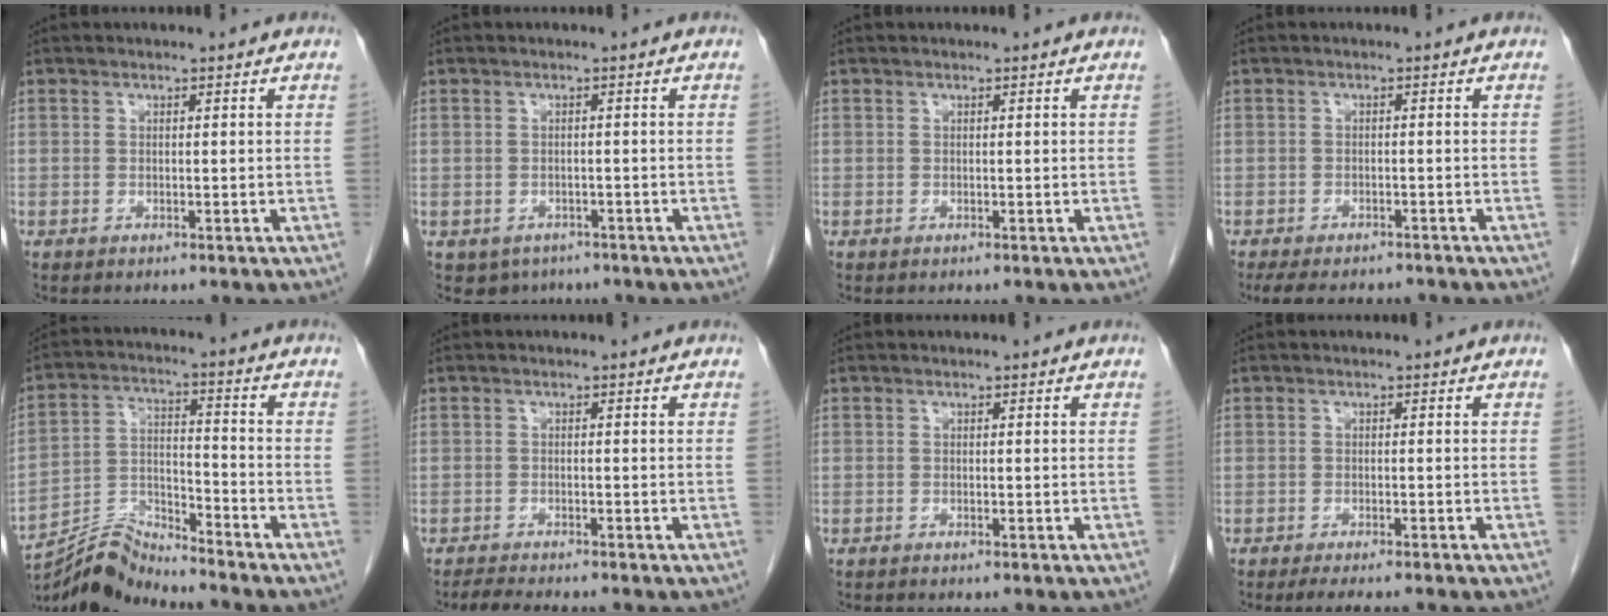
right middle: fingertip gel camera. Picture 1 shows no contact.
{"total": 3.5, "force": [-2.3, 2.6, 0.5], "torque": [-0.007, 0.004, -0.029]}
{"total": 0.0}
{"total": 8.5, "force": [-7.5, 2.5, 3.2], "torque": [-0.050, -0.009, -0.103]}
{"total": 8.8, "force": [-8.8, -1.0, 0.0], "torque": [-0.008, 0.026, -0.165]}
{"total": 3.0, "force": [-2.7, -0.2, 1.2], "torque": [-0.026, -0.013, -0.046]}
{"total": 0.0}
{"total": 3.9, "force": [-3.2, 0.0, 2.3], "torque": [-0.028, -0.007, -0.047]}